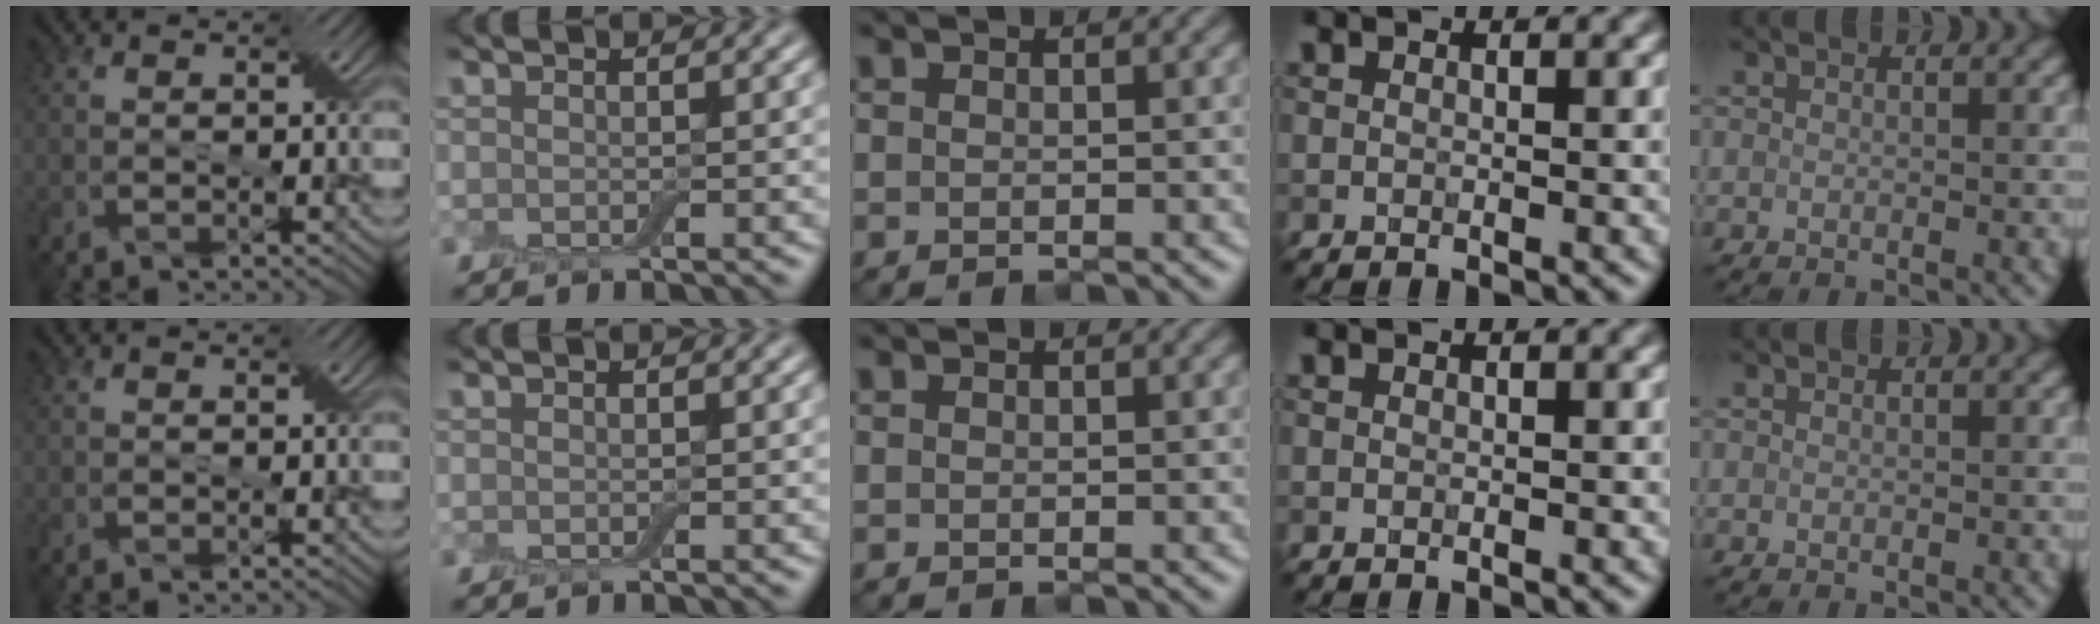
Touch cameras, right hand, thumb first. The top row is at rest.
{}